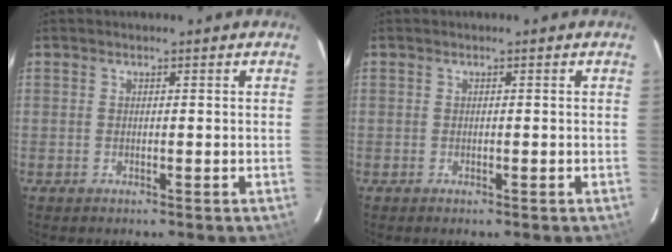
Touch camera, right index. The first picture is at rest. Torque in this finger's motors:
{"motor_torque": [-0.06, -0.03, -0.01, 0.01]}